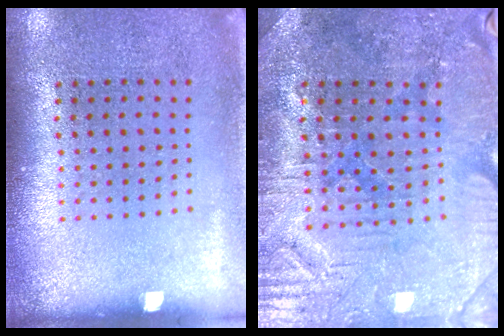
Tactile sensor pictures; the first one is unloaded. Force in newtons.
{"total": 1.7, "press": 1.6, "slide": 0.5}